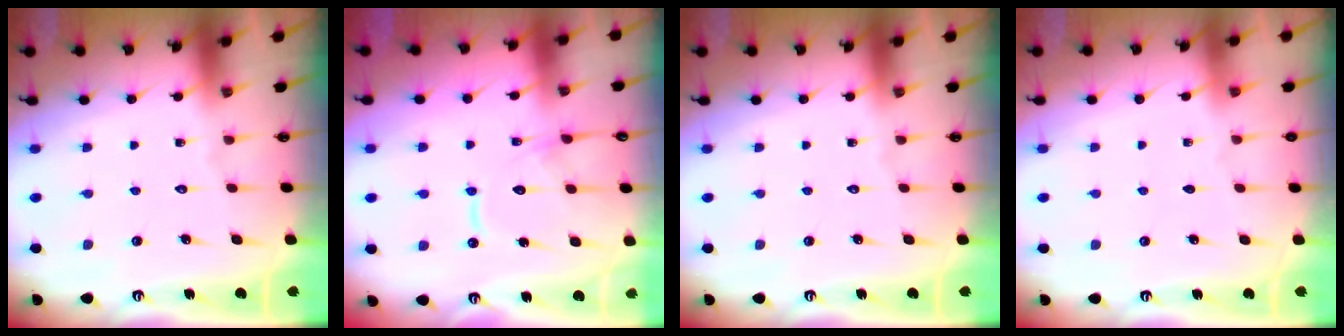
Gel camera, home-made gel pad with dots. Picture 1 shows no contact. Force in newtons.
{"total": 12.7, "press": 12.7, "slide": 1.3}
{"total": 0.0}
{"total": 0.5, "press": 0.2, "slide": 0.5}